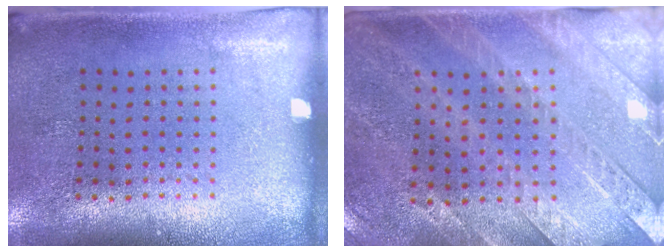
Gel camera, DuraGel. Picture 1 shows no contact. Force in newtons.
{"total": 3.0, "press": 2.7, "slide": 1.4}